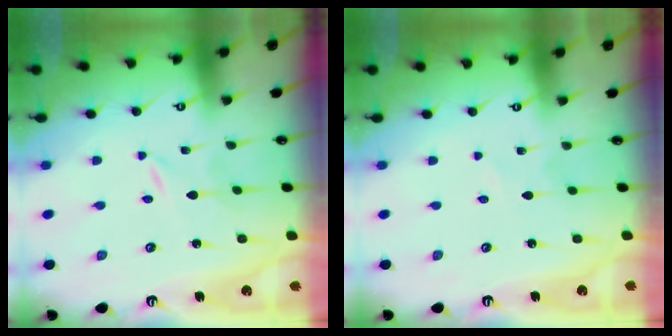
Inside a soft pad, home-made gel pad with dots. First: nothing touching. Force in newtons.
{"total": 0.0}